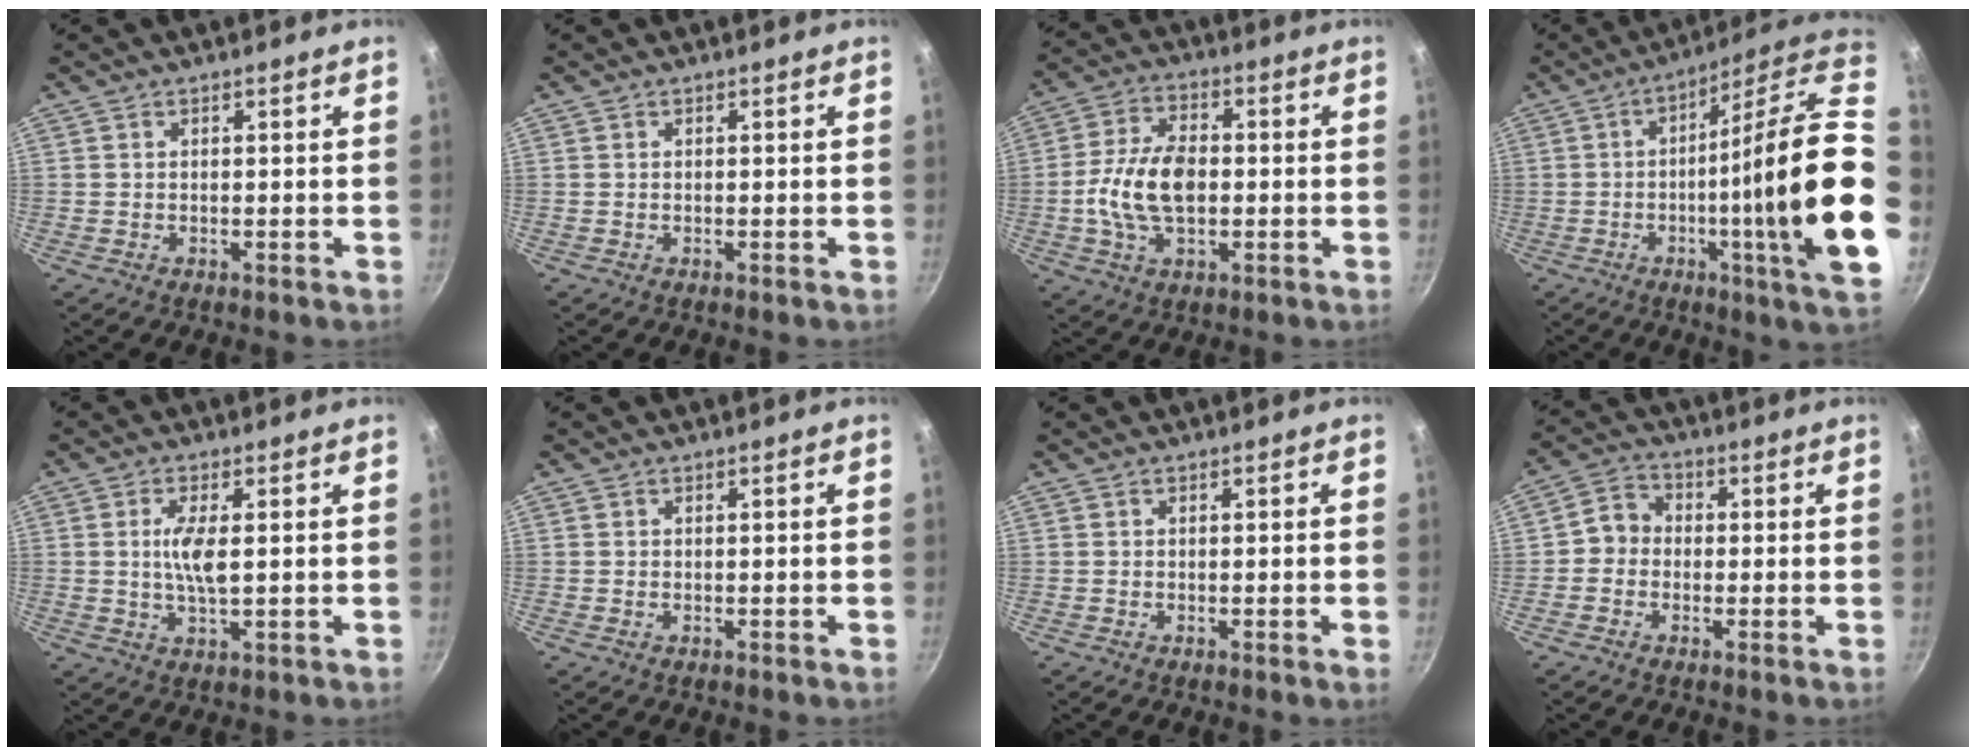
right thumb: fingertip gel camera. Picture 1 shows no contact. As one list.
[{"total": 0.0}, {"total": 11.8, "force": [-1.0, 7.1, 9.4], "torque": [-0.173, 0.021, -0.028]}, {"total": 24.6, "force": [-1.6, 1.4, 24.5], "torque": [-0.343, -0.004, -0.034]}, {"total": 5.5, "force": [0.6, 1.8, 5.2], "torque": [-0.108, -0.001, 0.012]}, {"total": 0.0}, {"total": 0.9, "force": [-0.2, -0.1, 0.9], "torque": [-0.013, -0.001, -0.006]}, {"total": 4.8, "force": [-0.5, 4.3, 2.1], "torque": [-0.012, 0.015, -0.028]}]